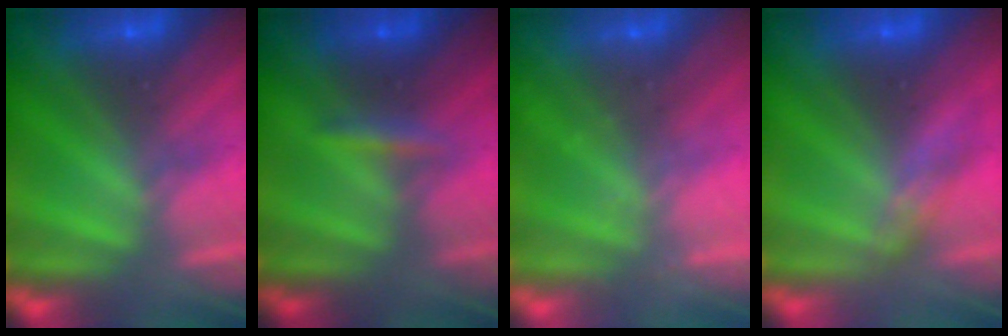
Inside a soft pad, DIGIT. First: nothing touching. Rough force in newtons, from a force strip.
{"total": 2.4}
{"total": 2.1}
{"total": 2.8}